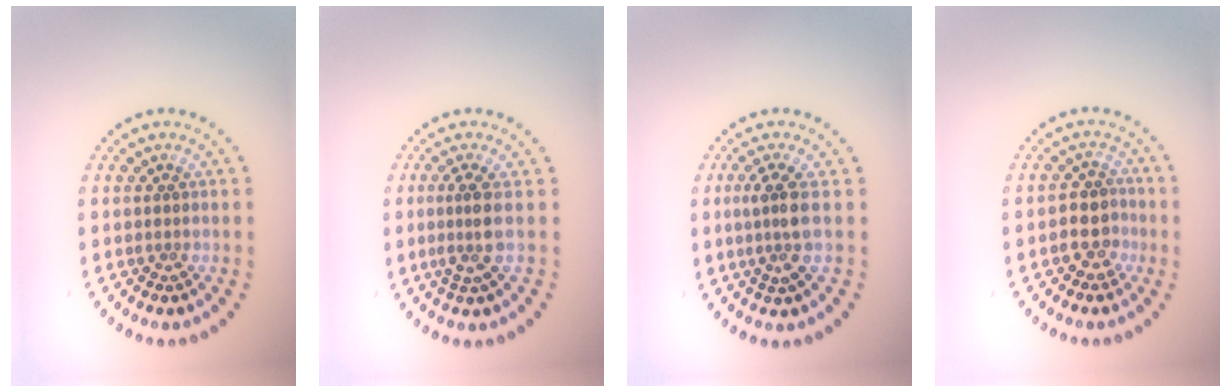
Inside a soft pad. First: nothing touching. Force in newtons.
{"total": 2.4, "press": 1.8, "slide": 1.6}
{"total": 2.7, "press": 2.2, "slide": 1.6}
{"total": 2.7, "press": 2.4, "slide": 1.1}